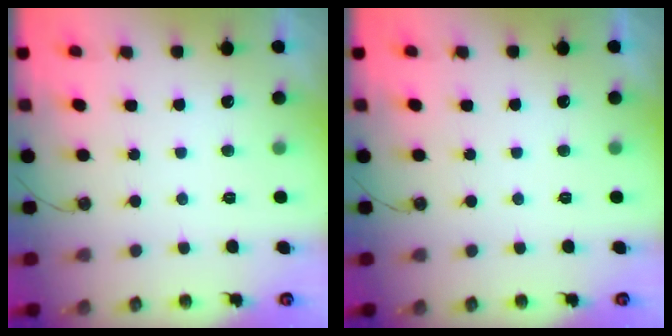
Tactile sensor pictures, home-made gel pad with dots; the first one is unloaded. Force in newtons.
{"total": 0.0}